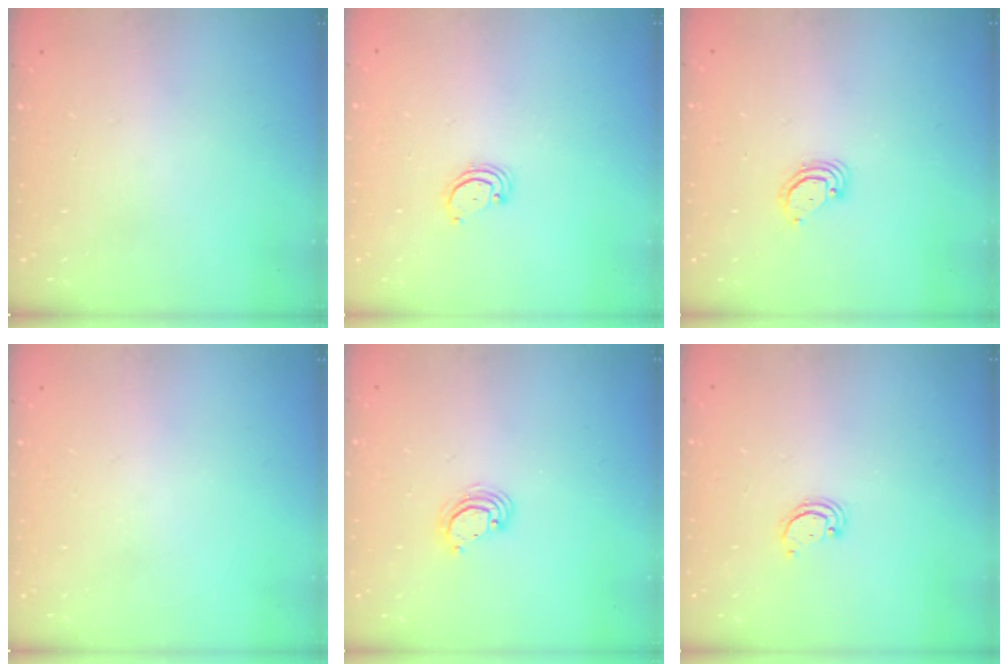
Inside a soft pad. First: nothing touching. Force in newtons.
{"total": 2.8, "press": 2.8, "slide": 0.3}
{"total": 2.9, "press": 2.9, "slide": 0.3}
{"total": 0.0}
{"total": 4.1, "press": 4.1, "slide": 0.2}
{"total": 2.2, "press": 2.2, "slide": 0.2}